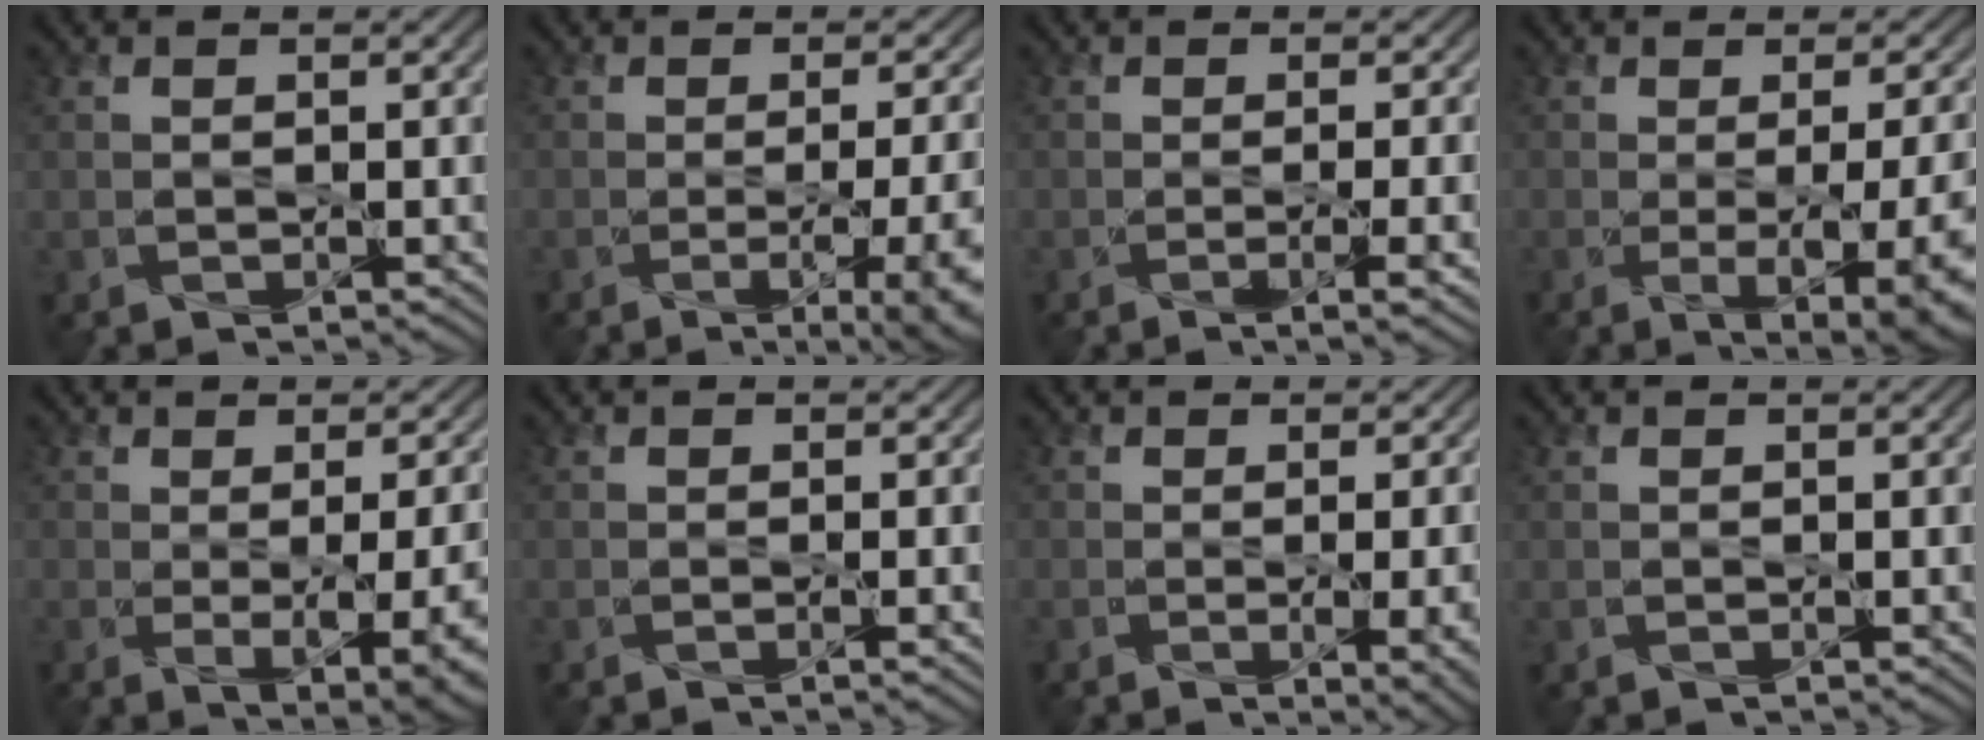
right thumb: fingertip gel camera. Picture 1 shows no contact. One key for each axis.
{"total": 12.6, "fx": -3.7, "fy": 4.8, "fz": 11.0, "tx": -0.106, "ty": -0.015, "tz": -0.036}
{"total": 5.7, "fx": -1.6, "fy": 1.5, "fz": 5.2, "tx": -0.075, "ty": -0.008, "tz": -0.019}
{"total": 13.3, "fx": -2.7, "fy": 5.3, "fz": 11.8, "tx": -0.119, "ty": -0.026, "tz": -0.011}
{"total": 9.9, "fx": -1.7, "fy": 4.1, "fz": 8.9, "tx": -0.093, "ty": -0.022, "tz": 0.006}
{"total": 1.9, "fx": -0.4, "fy": 0.4, "fz": 1.8, "tx": -0.026, "ty": -0.001, "tz": -0.009}
{"total": 8.3, "fx": -2.0, "fy": 3.2, "fz": 7.4, "tx": -0.075, "ty": -0.017, "tz": -0.002}
{"total": 0.0}